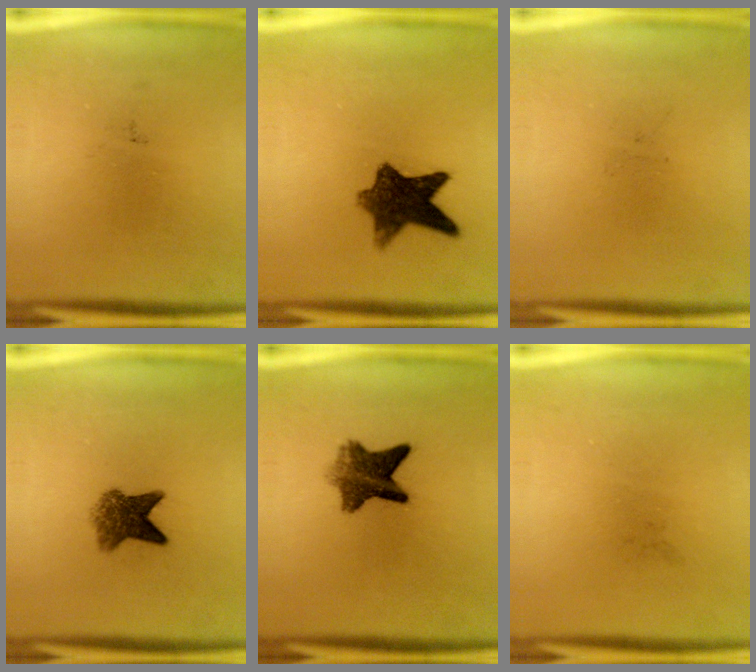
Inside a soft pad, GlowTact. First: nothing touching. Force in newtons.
{"total": 8.9}
{"total": 0.0}
{"total": 5.5}
{"total": 7.2}
{"total": 0.0}